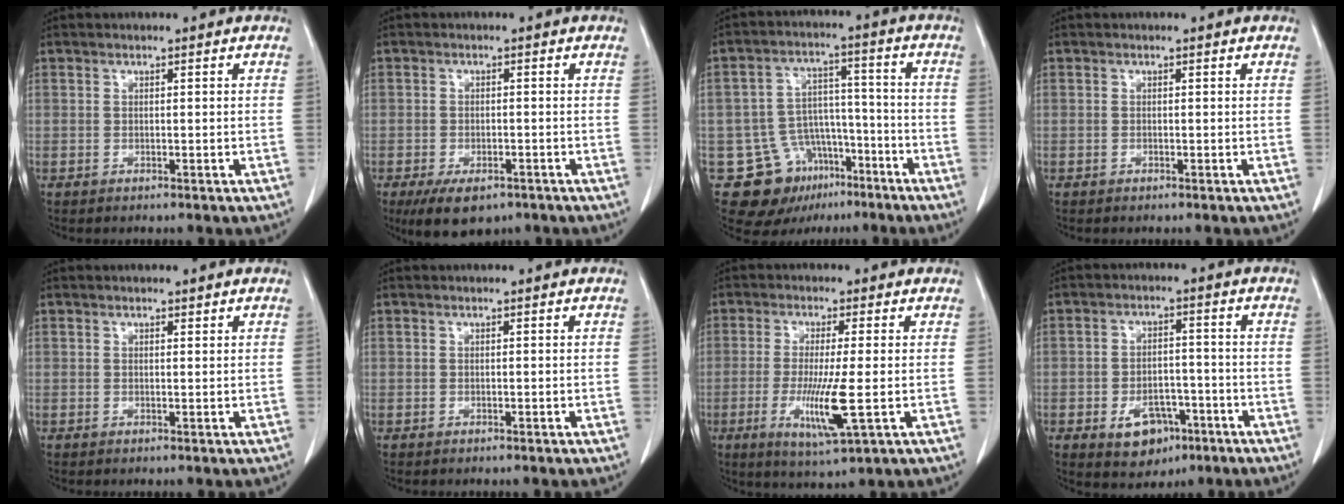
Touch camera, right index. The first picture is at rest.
{"total": 6.4, "force": [-4.1, 3.4, 3.4], "torque": [-0.059, -0.005, -0.061]}
{"total": 12.1, "force": [-6.8, 9.1, 4.0], "torque": [-0.067, 0.046, -0.095]}
{"total": 0.0}
{"total": 0.5, "force": [0.4, 0.1, 0.2], "torque": [-0.008, -0.004, 0.006]}
{"total": 0.0}
{"total": 8.5, "force": [-1.8, 0.1, 8.3], "torque": [-0.159, -0.026, -0.030]}
{"total": 7.3, "force": [-3.6, 4.7, 4.2], "torque": [-0.069, 0.004, -0.049]}